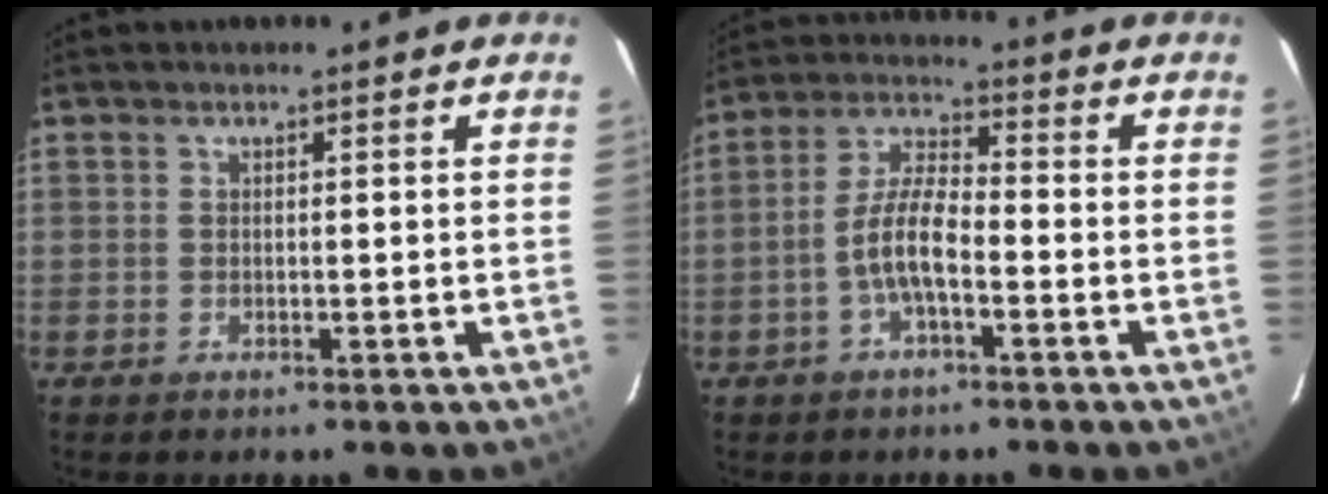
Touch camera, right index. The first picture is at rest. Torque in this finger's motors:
{"motor_torque": [1.07, -0.88, 0.69, 0.19]}